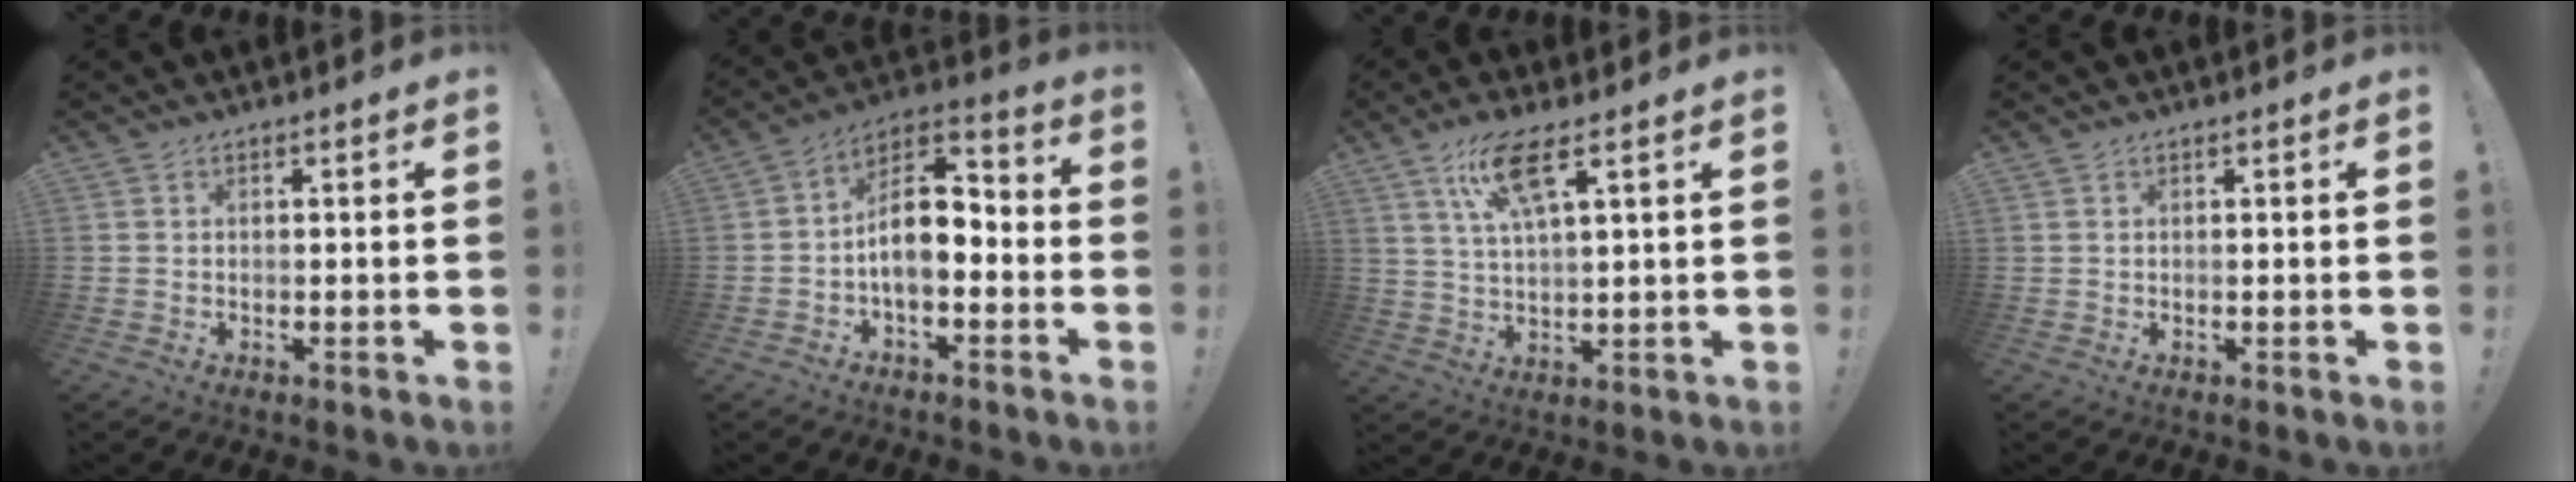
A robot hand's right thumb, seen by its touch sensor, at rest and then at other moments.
{"total": 11.0, "force": [-2.1, 6.1, 8.9], "torque": [-0.151, 0.010, -0.036]}
{"total": 10.0, "force": [5.5, 2.2, 8.1], "torque": [-0.155, -0.009, 0.099]}
{"total": 0.0}